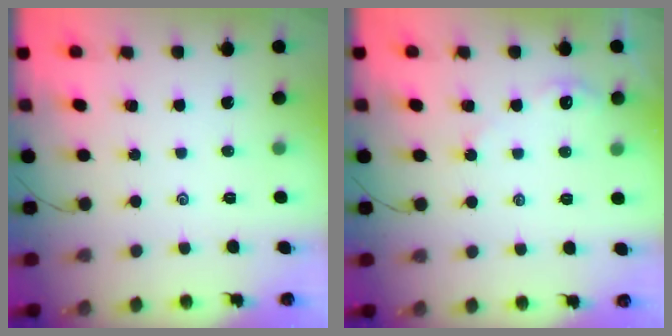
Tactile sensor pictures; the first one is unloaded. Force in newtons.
{"total": 2.7, "press": 2.7, "slide": 0.3}